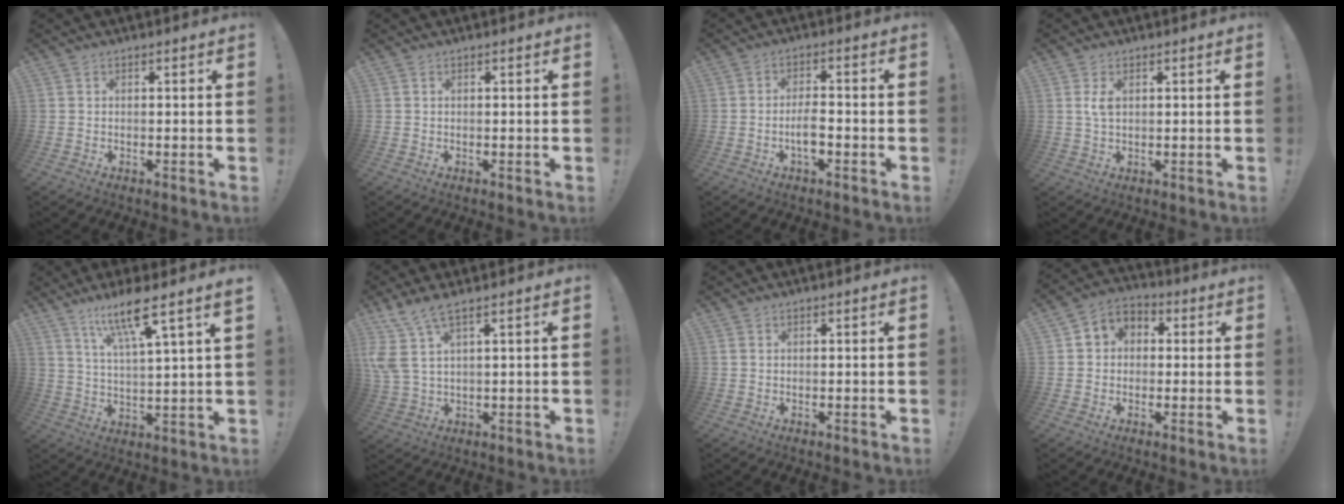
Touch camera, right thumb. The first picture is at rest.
{"total": 0.0}
{"total": 5.1, "force": [-1.8, 1.9, 4.4], "torque": [-0.081, -0.002, -0.034]}
{"total": 3.3, "force": [1.1, 1.6, 2.7], "torque": [-0.046, -0.007, 0.014]}
{"total": 11.5, "force": [7.8, 0.4, 8.4], "torque": [-0.144, -0.039, 0.120]}
{"total": 7.2, "force": [4.2, 1.6, 5.6], "torque": [-0.112, -0.016, 0.085]}
{"total": 0.0}
{"total": 5.4, "force": [-0.9, 5.0, 1.9], "torque": [-0.022, 0.013, -0.015]}